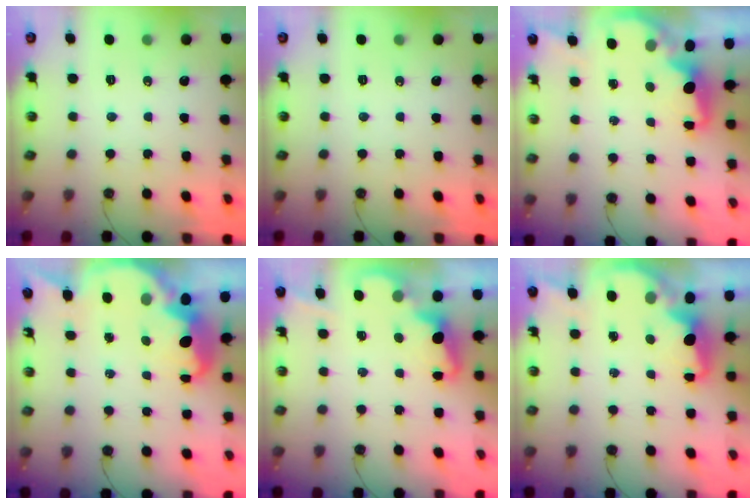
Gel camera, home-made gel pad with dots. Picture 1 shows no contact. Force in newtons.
{"total": 0.0}
{"total": 2.1, "press": 2.0, "slide": 0.8}
{"total": 5.8, "press": 5.8, "slide": 0.3}
{"total": 2.3, "press": 2.2, "slide": 0.5}
{"total": 2.3, "press": 2.1, "slide": 0.9}